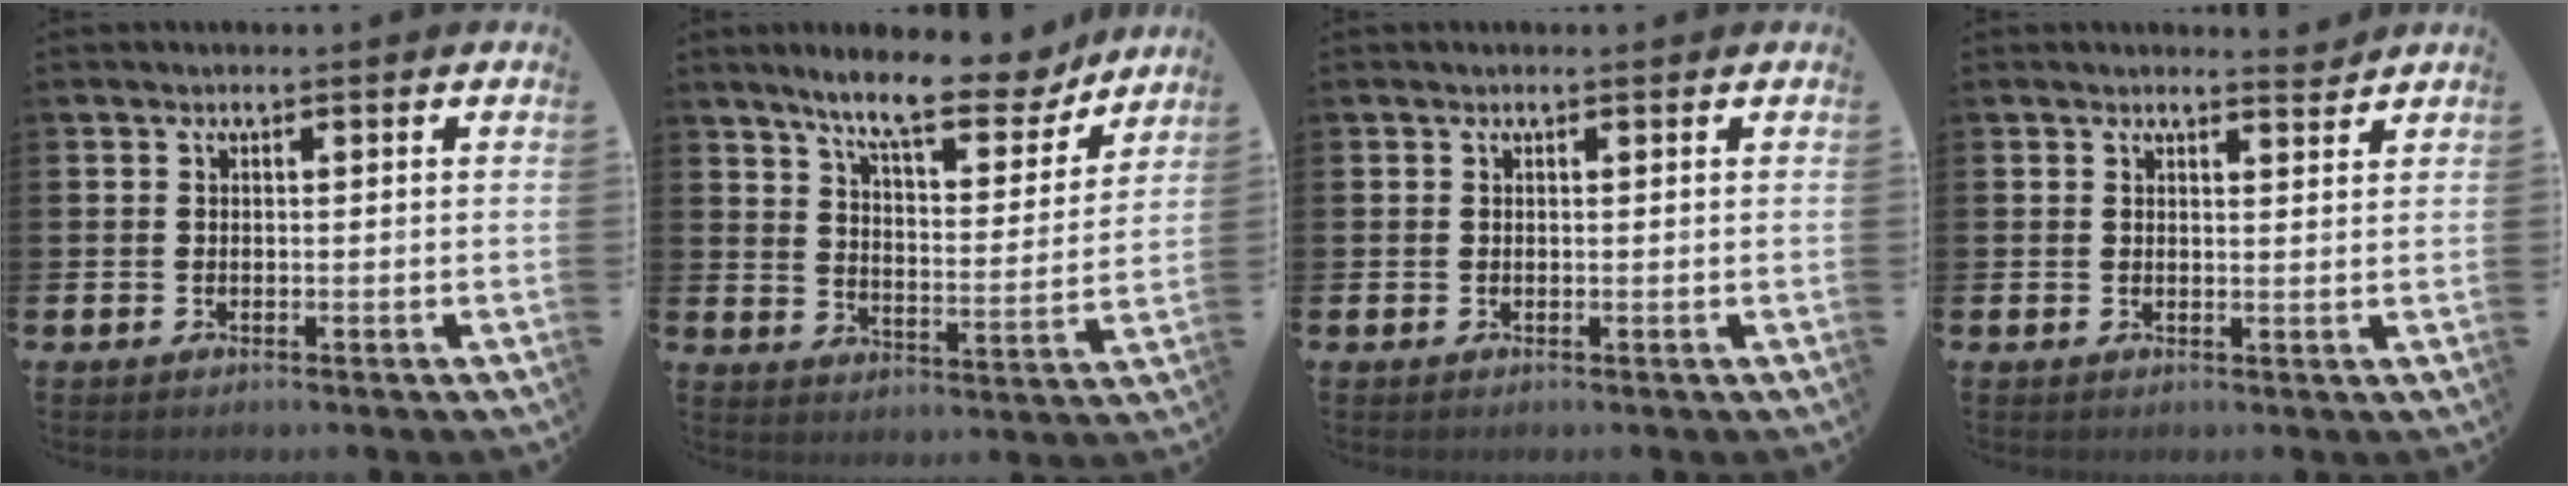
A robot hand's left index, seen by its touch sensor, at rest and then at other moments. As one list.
[{"total": 10.4, "force": [9.0, 2.4, 4.6], "torque": [-0.101, -0.050, 0.154]}, {"total": 0.0}, {"total": 2.5, "force": [2.5, 0.2, 0.0], "torque": [0.006, -0.016, 0.042]}]